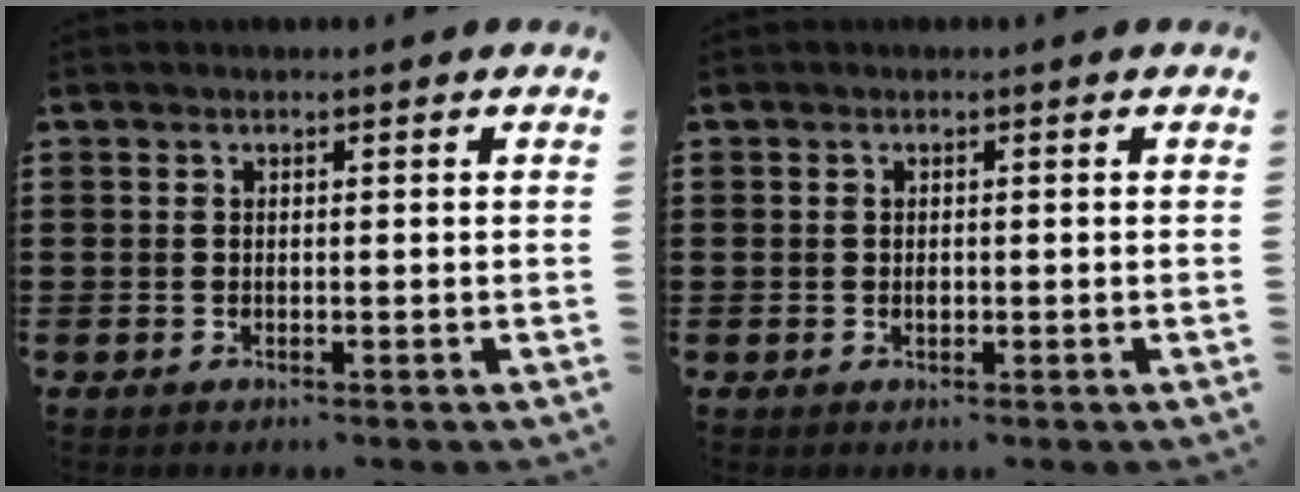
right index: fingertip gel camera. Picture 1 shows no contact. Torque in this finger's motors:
{"motor_torque": [2.14, 0.00, 0.37, -0.03]}